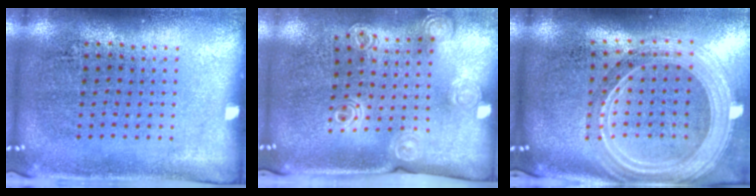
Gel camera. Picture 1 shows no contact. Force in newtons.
{"total": 1.4, "press": 1.4, "slide": 0.4}
{"total": 2.7, "press": 2.2, "slide": 1.5}